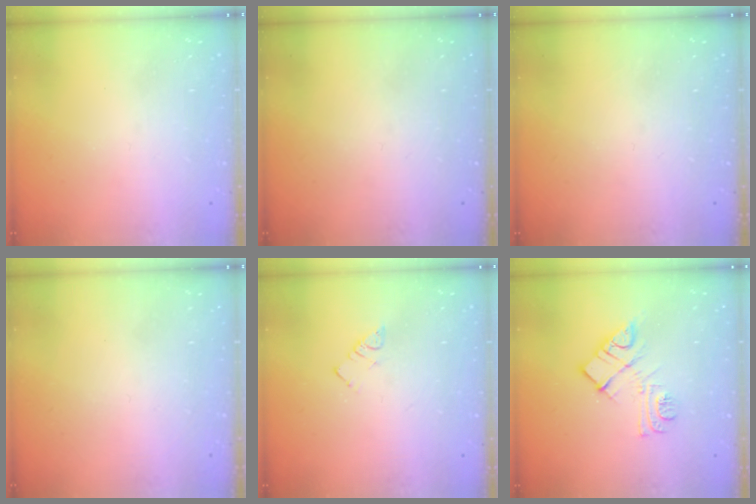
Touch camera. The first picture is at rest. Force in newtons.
{"total": 0.0}
{"total": 0.0}
{"total": 1.7, "press": 1.7, "slide": 0.1}
{"total": 2.5, "press": 2.5, "slide": 0.1}
{"total": 11.1, "press": 11.1, "slide": 0.5}